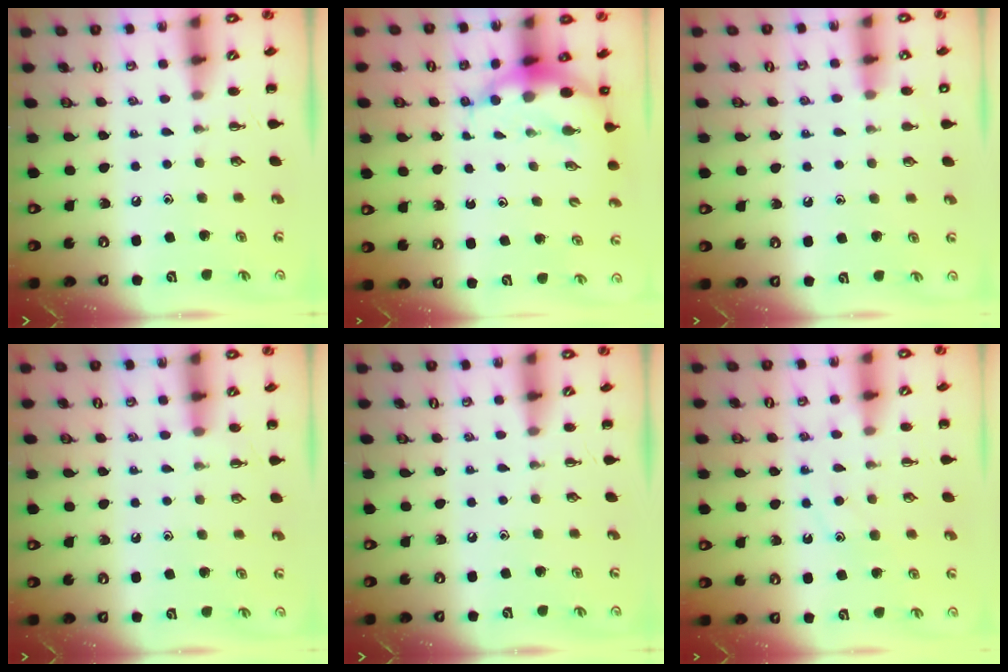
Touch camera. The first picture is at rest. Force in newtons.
{"total": 7.1, "press": 6.9, "slide": 1.7}
{"total": 8.4, "press": 8.2, "slide": 2.0}
{"total": 6.3, "press": 6.0, "slide": 2.0}
{"total": 0.0}
{"total": 10.8, "press": 10.8, "slide": 0.7}